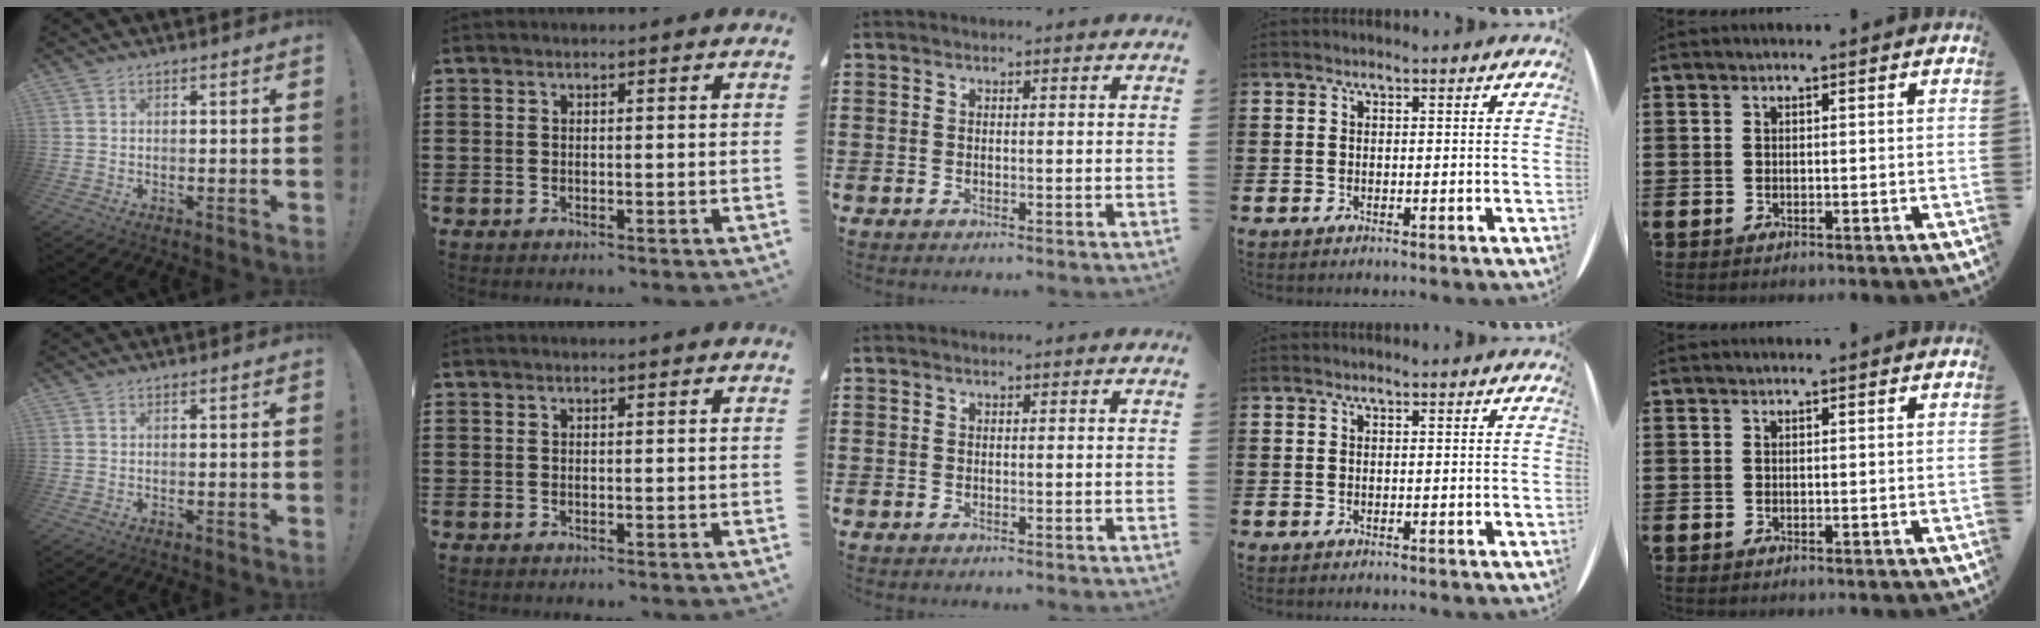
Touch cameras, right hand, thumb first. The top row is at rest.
{}